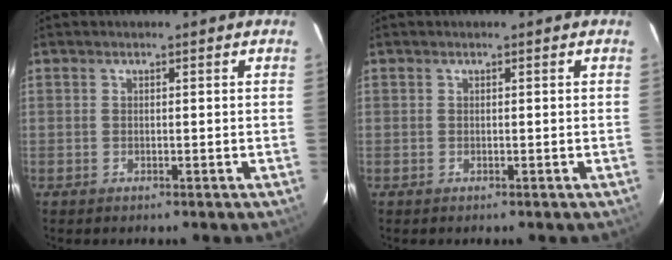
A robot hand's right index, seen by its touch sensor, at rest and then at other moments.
{"total": 0.0}